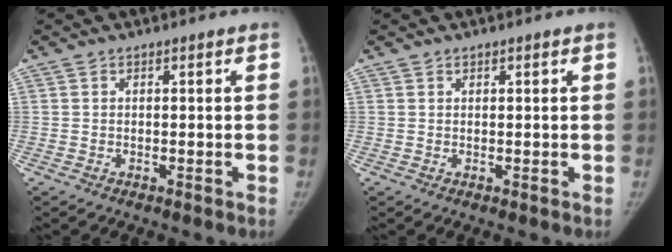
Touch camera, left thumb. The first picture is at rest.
{"total": 0.6, "force": [0.4, 0.4, 0.1], "torque": [0.007, -0.002, 0.005]}